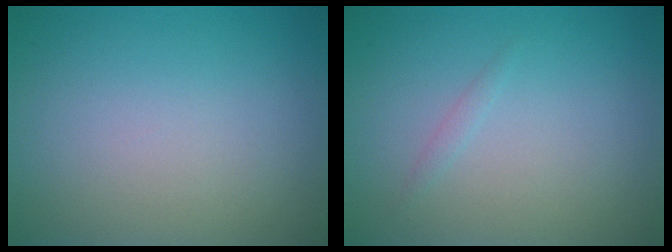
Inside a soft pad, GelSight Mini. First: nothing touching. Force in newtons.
{"total": 0.6, "press": 0.6, "slide": 0.0}